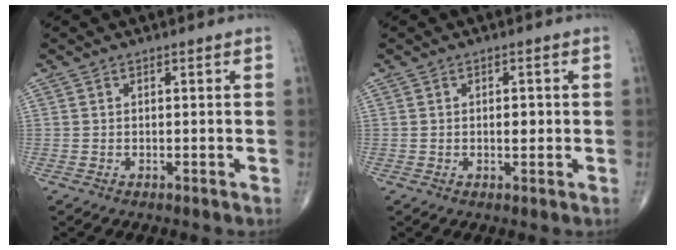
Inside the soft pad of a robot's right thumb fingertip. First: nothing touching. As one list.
[{"total": 2.4, "force": [0.0, 1.2, 2.1], "torque": [-0.028, 0.000, 0.000]}]